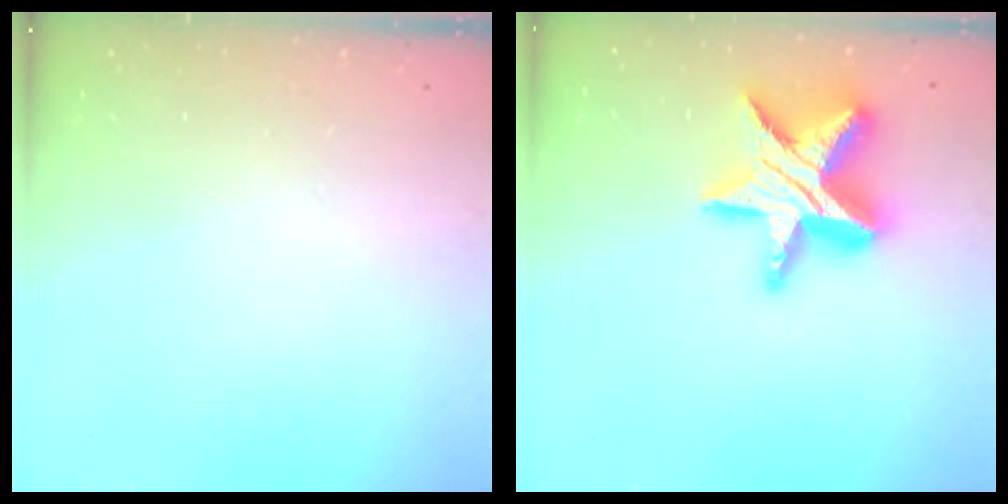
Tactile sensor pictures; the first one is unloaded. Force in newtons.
{"total": 24.8, "press": 24.7, "slide": 2.2}